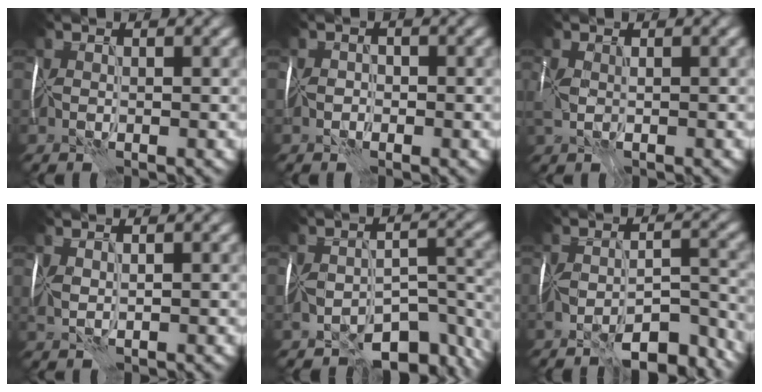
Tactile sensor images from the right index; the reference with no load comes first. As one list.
[{"total": 0.8, "force": [-0.5, 0.6, 0.2], "torque": [-0.001, 0.007, -0.012]}, {"total": 2.6, "force": [-0.3, 1.4, 2.2], "torque": [-0.050, -0.003, -0.004]}, {"total": 0.8, "force": [0.5, 0.1, 0.6], "torque": [-0.016, 0.005, 0.012]}, {"total": 7.5, "force": [-5.6, 3.2, 3.9], "torque": [-0.042, -0.014, -0.086]}, {"total": 7.6, "force": [-6.2, 2.0, 3.9], "torque": [-0.048, 0.005, -0.095]}]